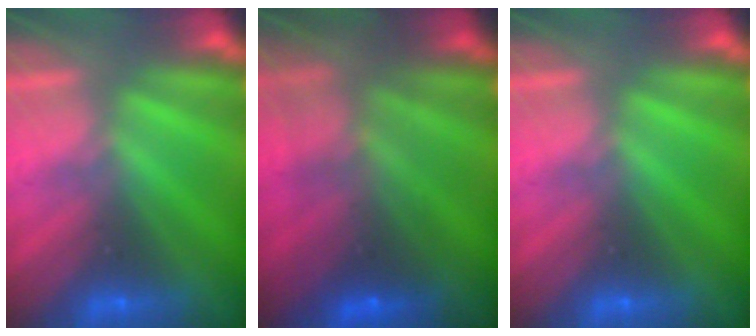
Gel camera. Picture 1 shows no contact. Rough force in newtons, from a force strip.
{"total": 7.0}
{"total": 0.0}